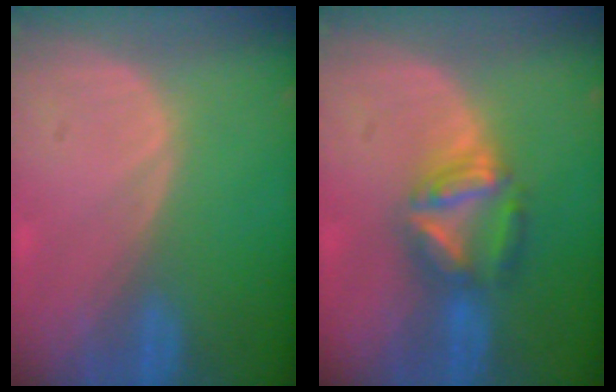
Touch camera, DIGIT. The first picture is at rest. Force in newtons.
{"total": 6.2, "press": 6.0, "slide": 1.5}